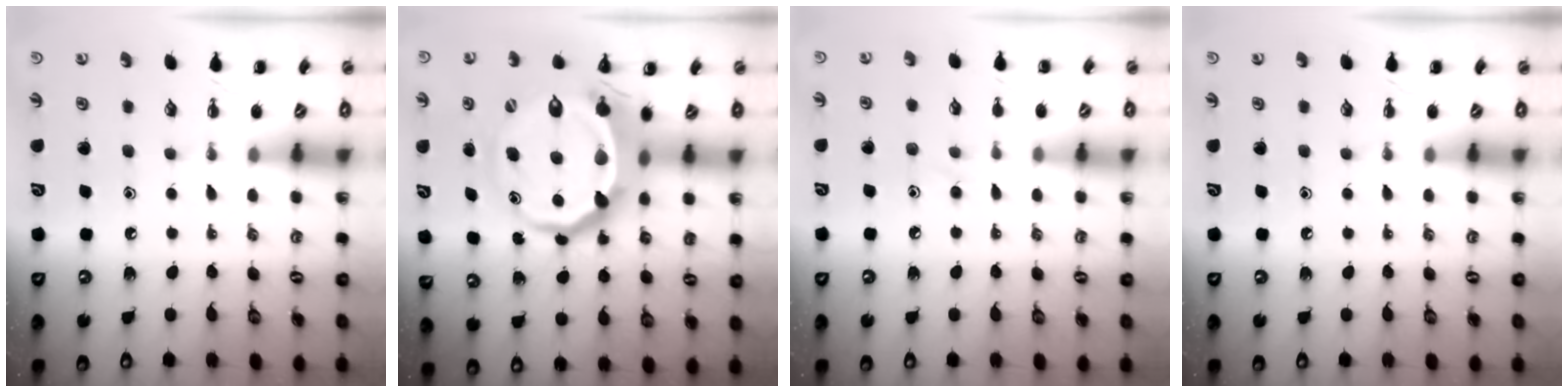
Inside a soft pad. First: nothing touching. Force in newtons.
{"total": 13.8, "press": 13.5, "slide": 2.9}
{"total": 5.3, "press": 5.0, "slide": 1.9}
{"total": 0.0}